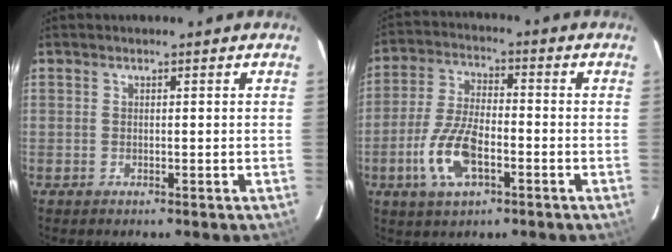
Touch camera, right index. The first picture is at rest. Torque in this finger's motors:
{"motor_torque": [1.39, -0.54, 0.43, 0.10]}